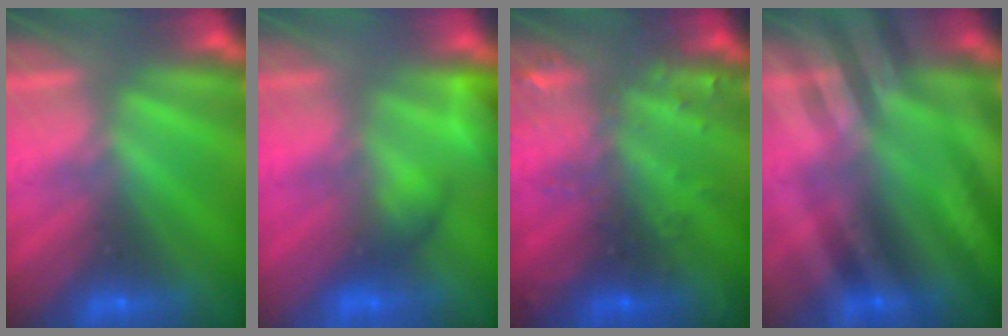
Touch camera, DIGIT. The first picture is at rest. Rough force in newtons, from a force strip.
{"total": 4.6}
{"total": 3.0}
{"total": 2.8}